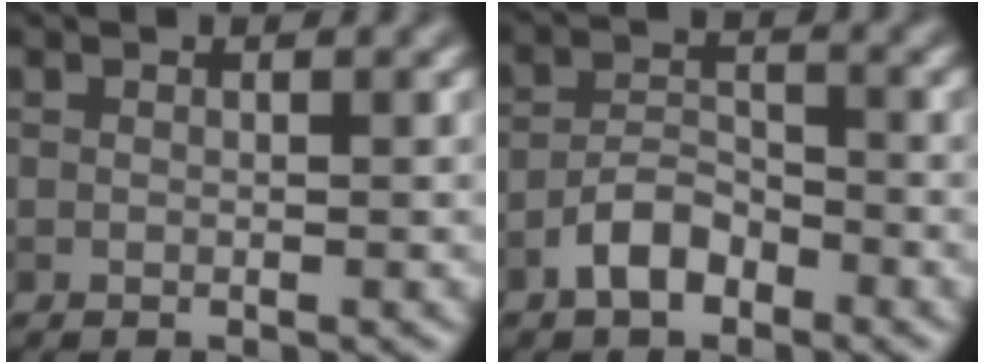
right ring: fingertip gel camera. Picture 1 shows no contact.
{"total": 3.3, "force": [-2.2, 1.6, 1.9], "torque": [-0.033, 0.010, -0.045]}